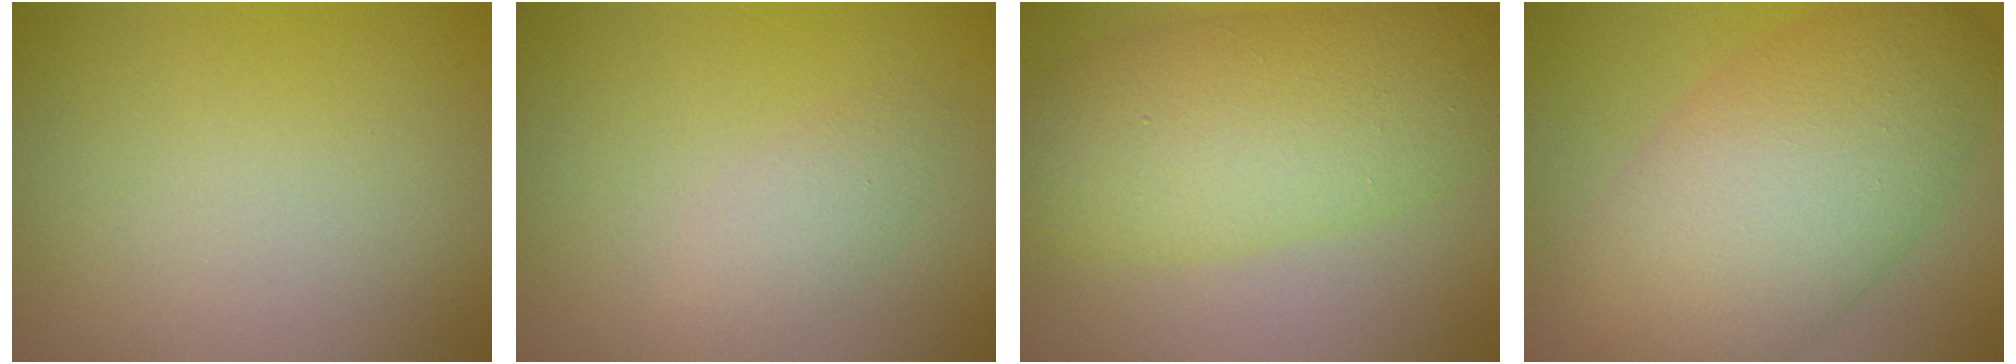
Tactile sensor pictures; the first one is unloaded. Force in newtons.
{"total": 2.0, "press": 2.0, "slide": 0.1}
{"total": 8.1, "press": 8.1, "slide": 0.0}
{"total": 11.9, "press": 11.9, "slide": 0.3}